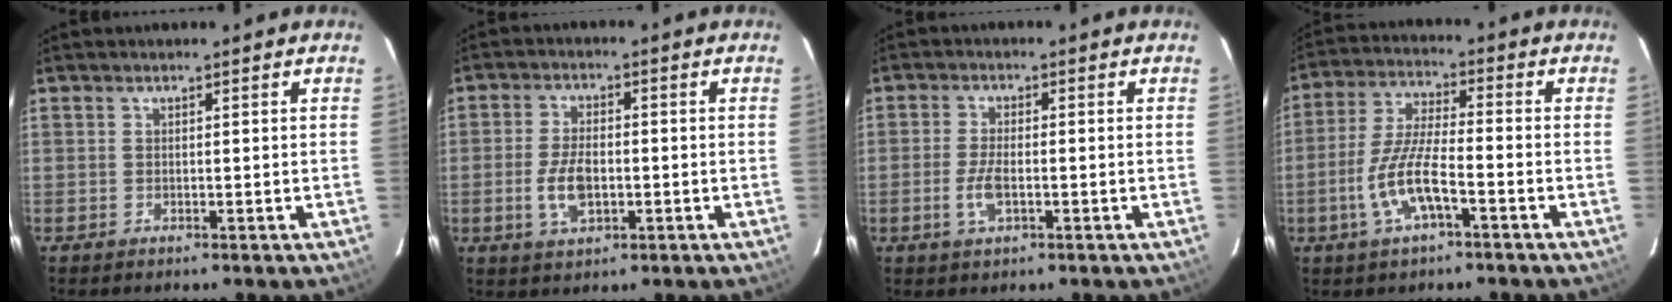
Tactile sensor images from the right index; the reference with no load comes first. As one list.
[{"total": 6.7, "force": [-1.6, 3.5, 5.4], "torque": [-0.115, -0.002, -0.027]}, {"total": 4.4, "force": [-1.5, 1.7, 3.8], "torque": [-0.083, -0.004, -0.029]}, {"total": 9.9, "force": [-4.3, 2.3, 8.6], "torque": [-0.184, -0.004, -0.081]}]